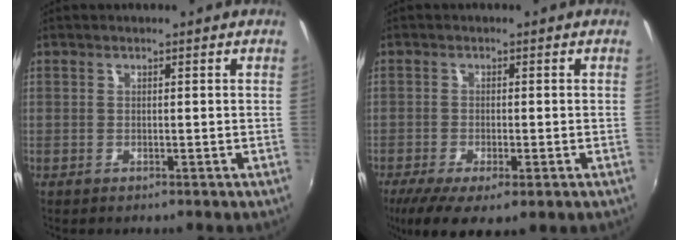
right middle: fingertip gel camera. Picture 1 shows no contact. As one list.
[{"total": 9.2, "force": [-5.1, 2.7, 7.2], "torque": [-0.148, -0.043, -0.080]}]